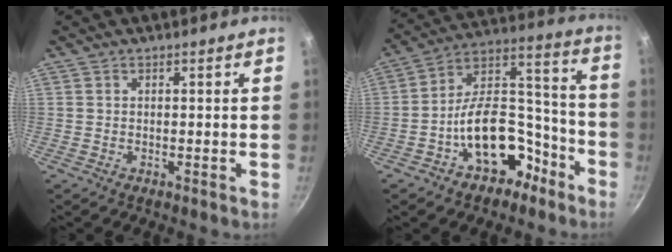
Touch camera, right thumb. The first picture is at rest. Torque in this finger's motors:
{"motor_torque": [2.21, 1.70, 1.46, -1.04, 0.45]}